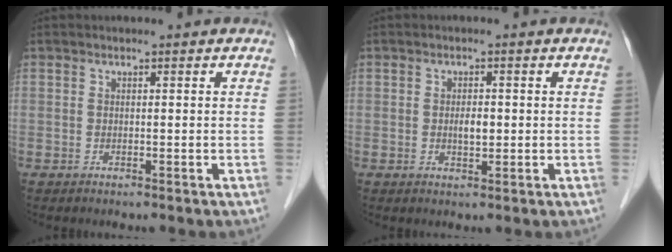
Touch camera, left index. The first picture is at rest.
{"total": 2.1, "force": [-0.1, 0.9, 1.9], "torque": [-0.036, 0.001, 0.000]}